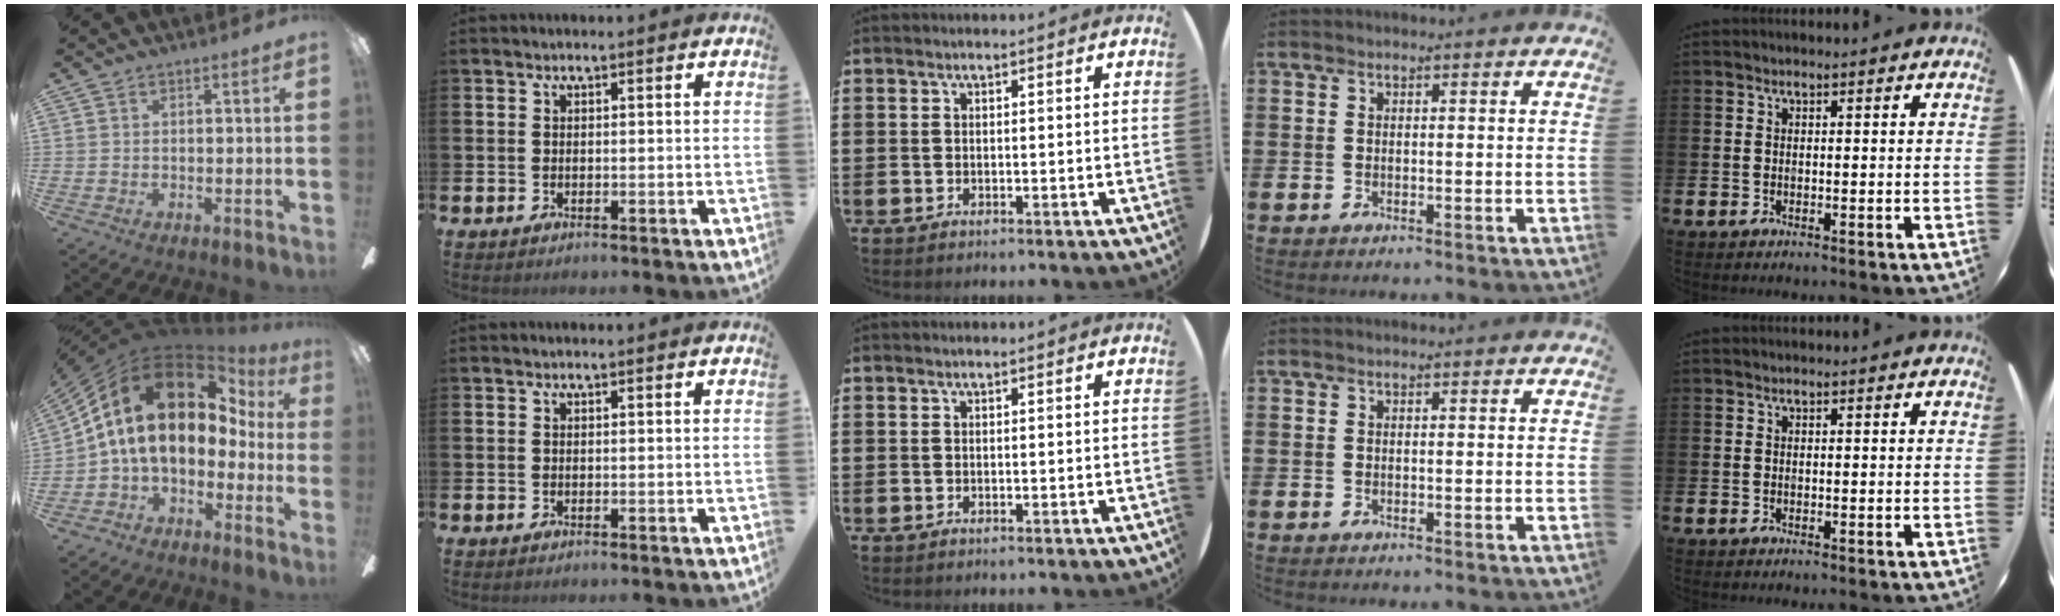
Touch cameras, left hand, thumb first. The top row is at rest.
{"thumb": {"total": 15.0, "force": [3.1, 9.5, 11.1], "torque": [-0.238, -0.023, 0.050]}}